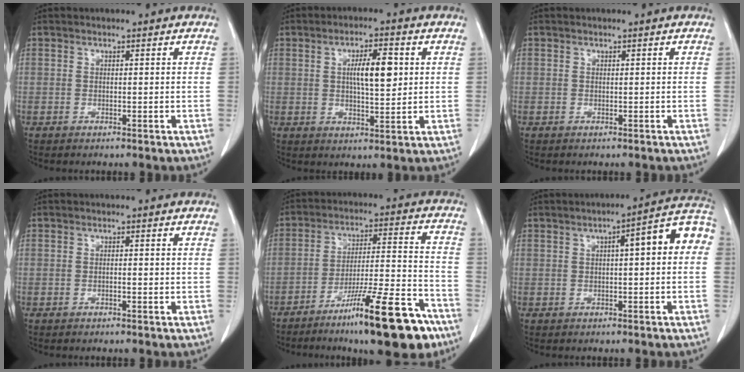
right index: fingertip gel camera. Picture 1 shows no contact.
{"total": 6.8, "force": [1.3, 1.8, 6.4], "torque": [-0.109, 0.005, 0.025]}
{"total": 0.6, "force": [-0.3, 0.5, -0.1], "torque": [0.003, 0.007, -0.005]}
{"total": 0.8, "force": [-0.2, 0.2, 0.8], "torque": [-0.012, 0.001, -0.001]}
{"total": 17.4, "force": [-11.5, 1.8, 13.0], "torque": [-0.184, 0.002, -0.185]}
{"total": 8.5, "force": [1.2, 1.6, 8.3], "torque": [-0.108, 0.034, 0.010]}